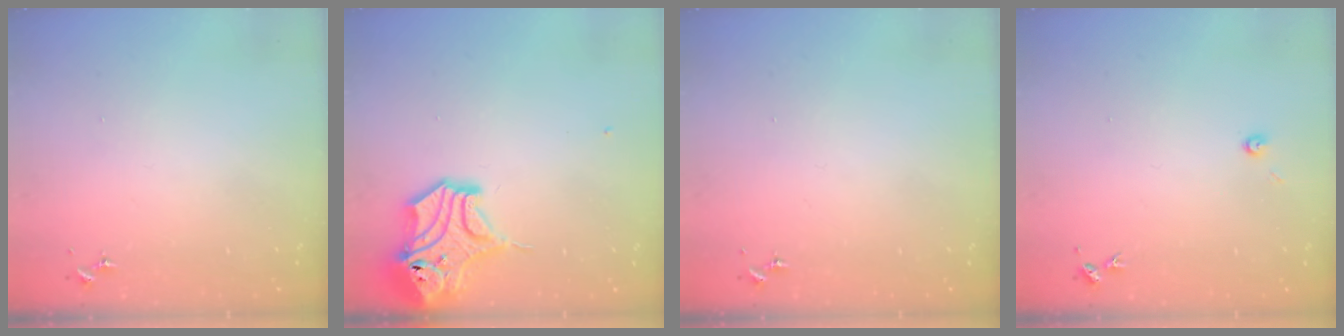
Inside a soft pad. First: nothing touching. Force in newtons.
{"total": 14.8, "press": 14.7, "slide": 2.2}
{"total": 0.0}
{"total": 3.2, "press": 3.2, "slide": 0.3}